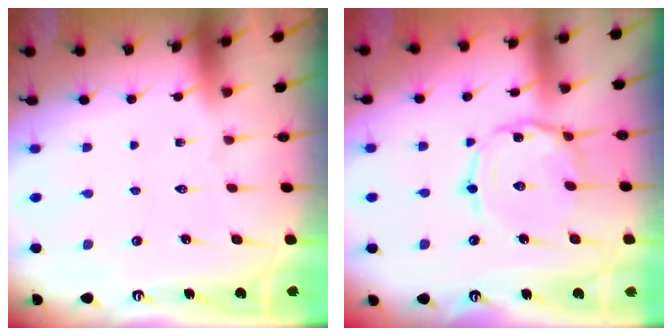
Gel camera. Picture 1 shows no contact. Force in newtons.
{"total": 5.1, "press": 5.0, "slide": 0.3}